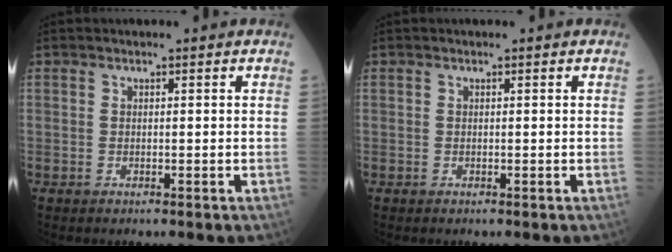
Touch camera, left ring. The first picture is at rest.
{"total": 0.0}